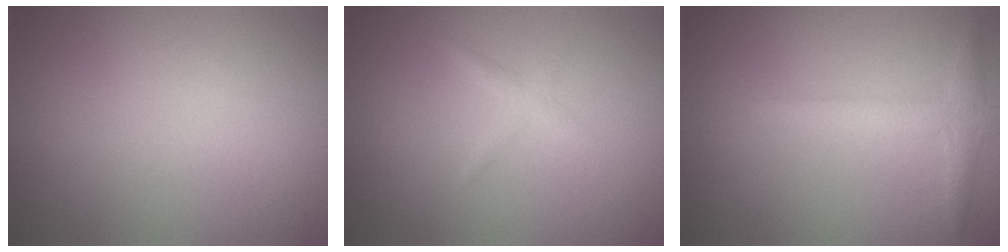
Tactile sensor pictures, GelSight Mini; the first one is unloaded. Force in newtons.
{"total": 1.0, "press": 1.0, "slide": 0.1}
{"total": 2.4, "press": 2.4, "slide": 0.1}